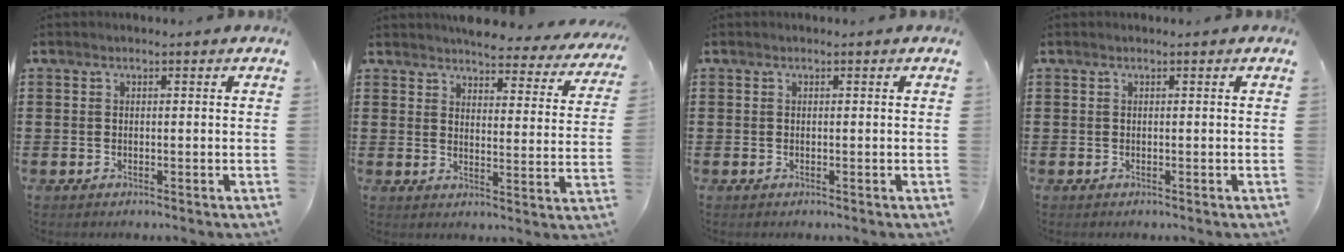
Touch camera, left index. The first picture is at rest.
{"total": 4.7, "force": [4.5, 0.5, 1.2], "torque": [-0.037, -0.031, 0.077]}
{"total": 0.0}
{"total": 0.0}